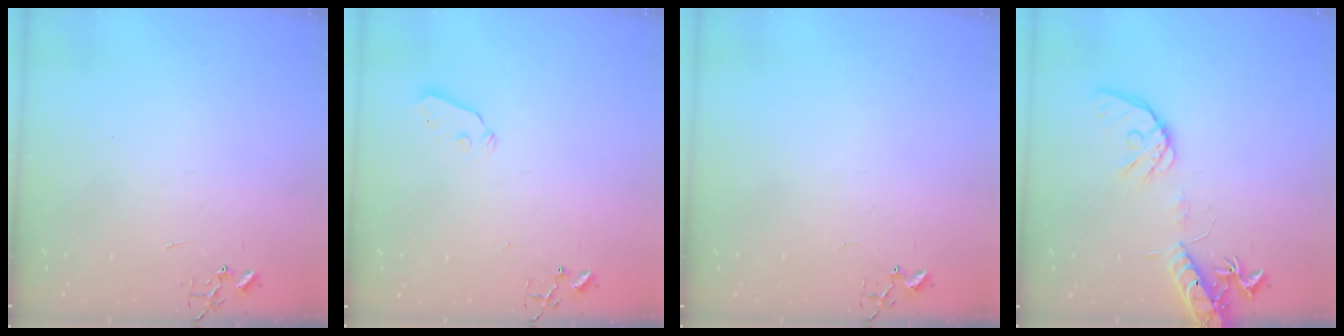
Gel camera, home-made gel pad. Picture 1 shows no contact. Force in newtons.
{"total": 4.3, "press": 4.3, "slide": 0.7}
{"total": 3.0, "press": 2.9, "slide": 0.4}
{"total": 16.5, "press": 16.2, "slide": 2.8}